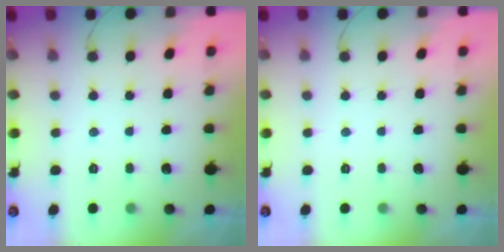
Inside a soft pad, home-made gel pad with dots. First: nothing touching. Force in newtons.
{"total": 0.0}